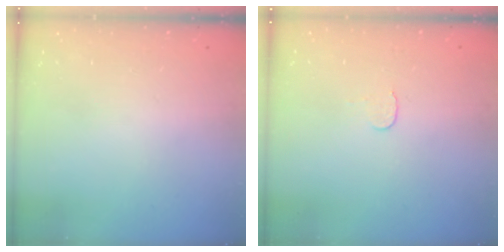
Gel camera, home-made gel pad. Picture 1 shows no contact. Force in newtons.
{"total": 3.7, "press": 3.7, "slide": 0.3}